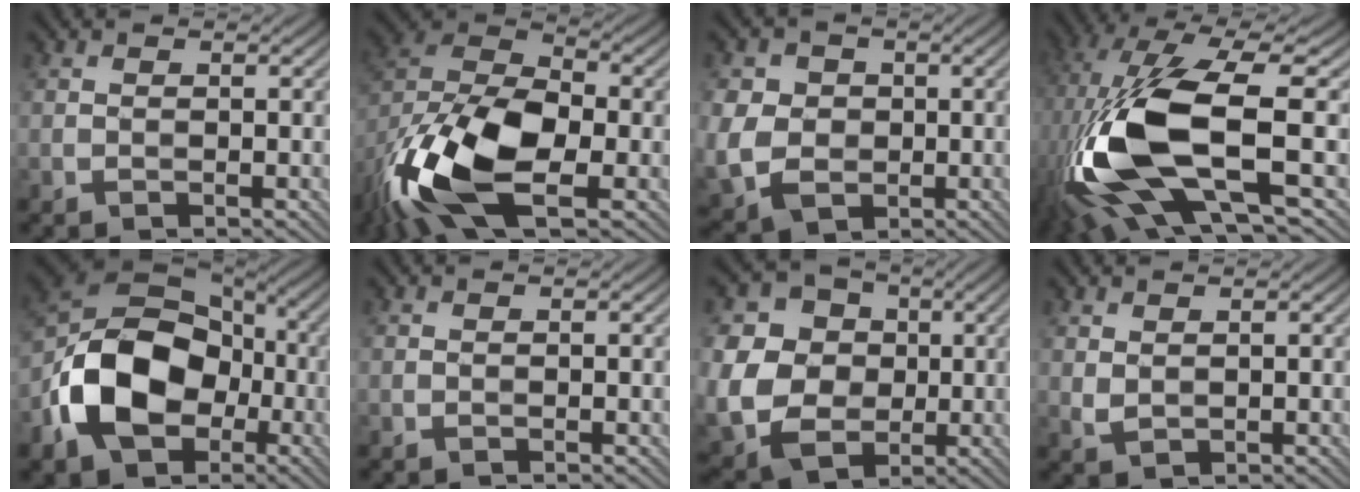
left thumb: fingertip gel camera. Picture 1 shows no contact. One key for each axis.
{"total": 16.4, "fx": -7.0, "fy": 8.0, "fz": 12.5, "tx": -0.284, "ty": -0.018, "tz": -0.147}
{"total": 8.3, "fx": -0.3, "fy": 7.3, "fz": 3.9, "tx": -0.113, "ty": -0.009, "tz": -0.019}
{"total": 18.5, "fx": -2.3, "fy": 6.9, "fz": 17.0, "tx": -0.384, "ty": -0.007, "tz": -0.026}
{"total": 14.4, "fx": -4.1, "fy": 10.1, "fz": 9.5, "tx": -0.194, "ty": -0.011, "tz": -0.089}
{"total": 0.0}
{"total": 12.2, "fx": -0.1, "fy": 10.8, "fz": 5.6, "tx": -0.164, "ty": -0.025, "tz": -0.018}
{"total": 1.4, "fx": 0.8, "fy": 0.8, "fz": 0.8, "tx": -0.025, "ty": -0.004, "tz": 0.021}